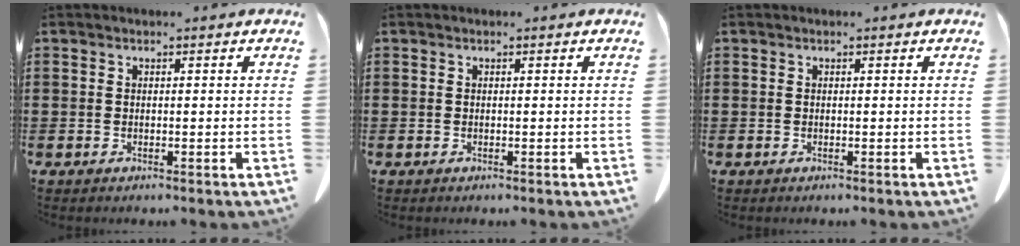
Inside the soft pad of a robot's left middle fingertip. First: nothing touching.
{"total": 0.0}
{"total": 0.0}